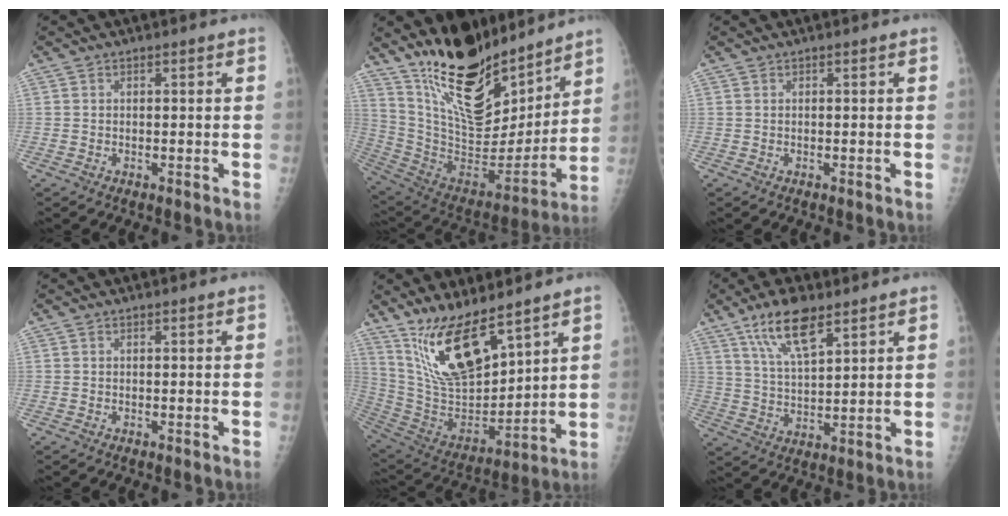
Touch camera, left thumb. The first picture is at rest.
{"total": 23.7, "force": [17.7, 9.4, 12.6], "torque": [-0.174, -0.106, 0.312]}
{"total": 0.0}
{"total": 0.0}
{"total": 16.7, "force": [11.4, 5.6, 10.7], "torque": [-0.157, -0.073, 0.237]}
{"total": 10.6, "force": [6.6, 3.5, 7.5], "torque": [-0.130, -0.027, 0.129]}